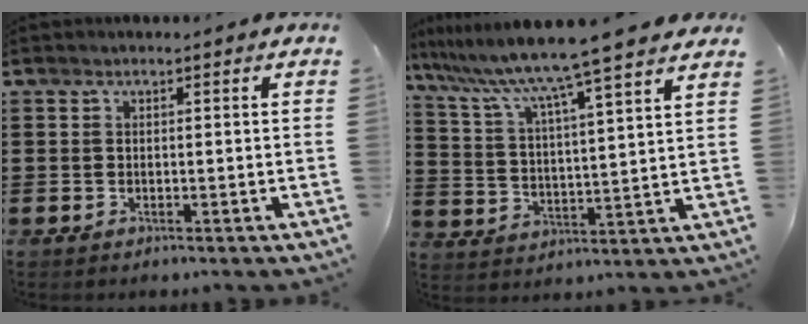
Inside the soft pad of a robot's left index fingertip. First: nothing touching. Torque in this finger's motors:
{"motor_torque": [1.17, -0.97, 1.01, 0.21]}